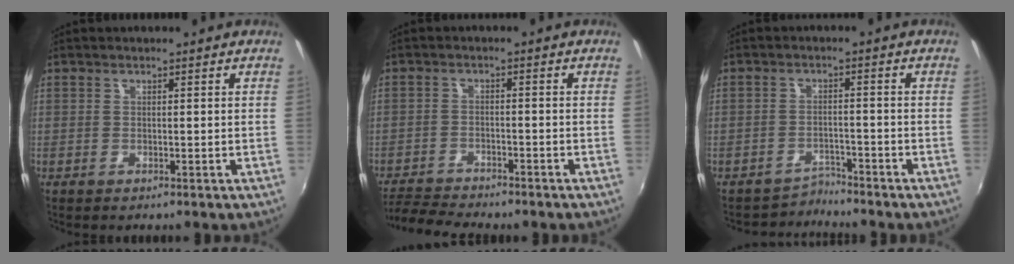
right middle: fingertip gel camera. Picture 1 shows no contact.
{"total": 7.4, "force": [-7.0, 1.0, 2.1], "torque": [-0.065, -0.015, -0.119]}
{"total": 3.2, "force": [-2.9, 0.2, -1.2], "torque": [0.018, 0.011, -0.049]}